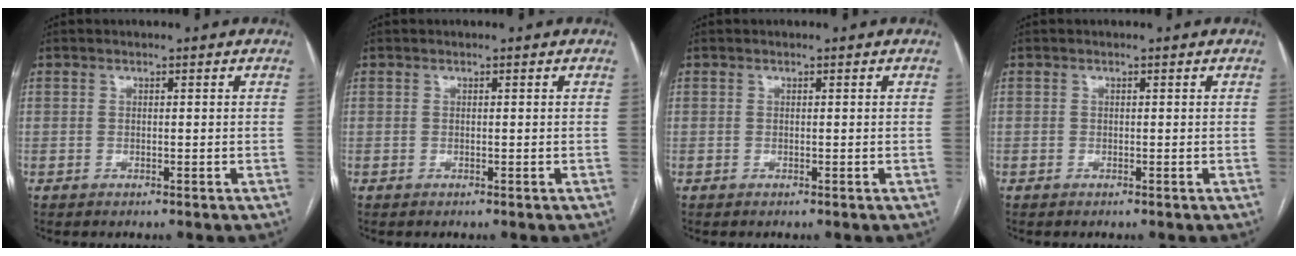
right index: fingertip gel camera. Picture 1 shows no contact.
{"total": 0.0}
{"total": 0.0}
{"total": 0.0}